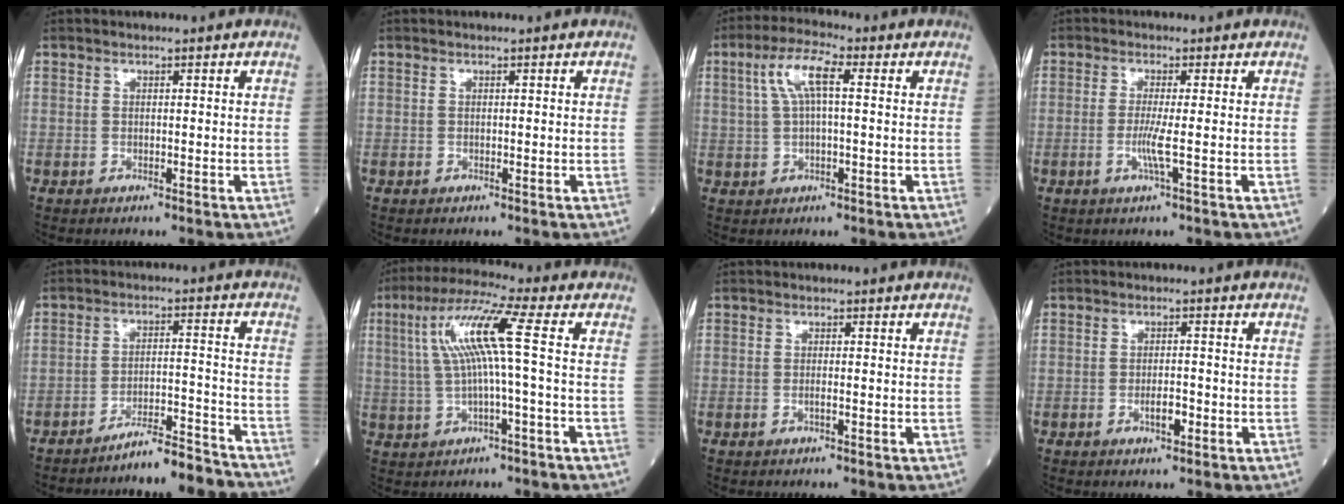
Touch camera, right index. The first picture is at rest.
{"total": 0.0}
{"total": 6.5, "force": [1.7, 1.5, 6.2], "torque": [-0.131, 0.025, 0.033]}
{"total": 3.1, "force": [-0.7, -0.7, 2.9], "torque": [-0.067, -0.007, -0.016]}
{"total": 8.3, "force": [-7.9, 0.1, 2.4], "torque": [-0.020, 0.019, -0.125]}
{"total": 9.9, "force": [1.3, -0.4, 9.9], "torque": [-0.194, 0.024, 0.024]}
{"total": 0.8, "force": [-0.3, -0.2, 0.7], "torque": [-0.017, -0.001, -0.006]}
{"total": 2.6, "force": [-1.1, 0.7, 2.3], "torque": [-0.039, 0.001, -0.016]}